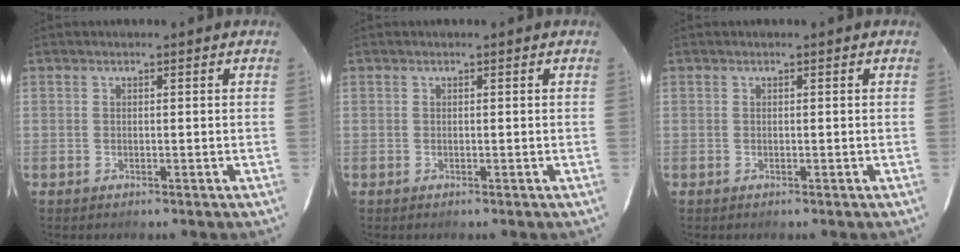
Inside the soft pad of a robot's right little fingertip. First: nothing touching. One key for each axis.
{"total": 0.0}
{"total": 0.0}